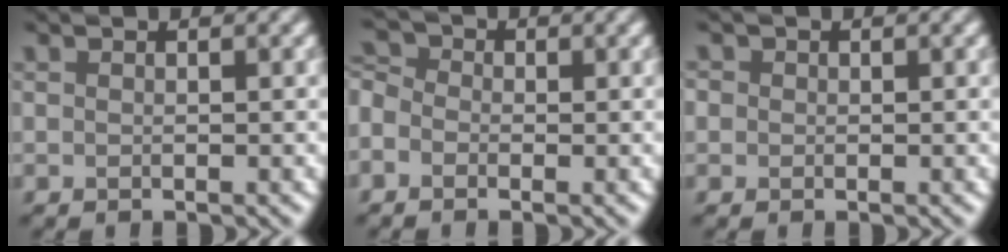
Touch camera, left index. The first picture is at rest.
{"total": 1.9, "force": [-1.3, 1.4, 0.4], "torque": [-0.024, 0.011, -0.021]}
{"total": 1.0, "force": [-0.7, 0.2, -0.7], "torque": [0.008, 0.004, 0.004]}